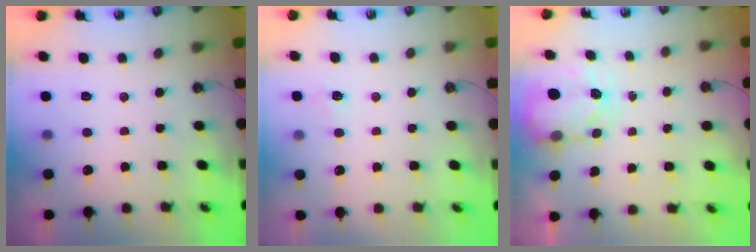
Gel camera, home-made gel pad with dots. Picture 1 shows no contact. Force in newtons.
{"total": 2.8, "press": 2.8, "slide": 0.3}
{"total": 3.6, "press": 3.6, "slide": 0.4}